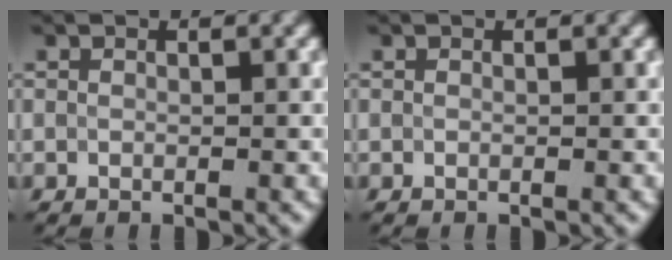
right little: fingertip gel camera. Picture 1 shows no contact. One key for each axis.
{"total": 0.0}